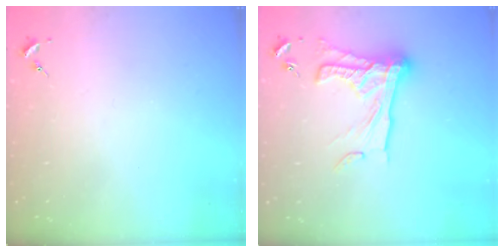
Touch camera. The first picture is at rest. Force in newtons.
{"total": 20.0, "press": 20.0, "slide": 1.5}